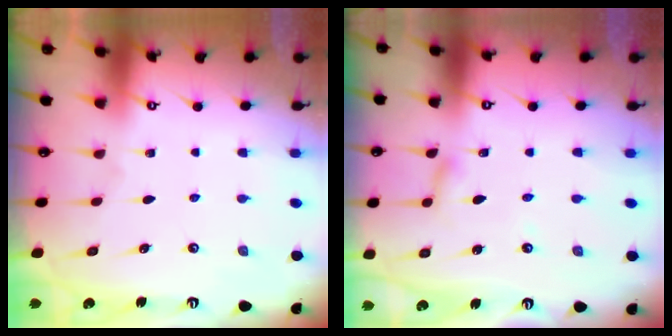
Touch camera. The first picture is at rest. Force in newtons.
{"total": 2.6, "press": 2.6, "slide": 0.1}